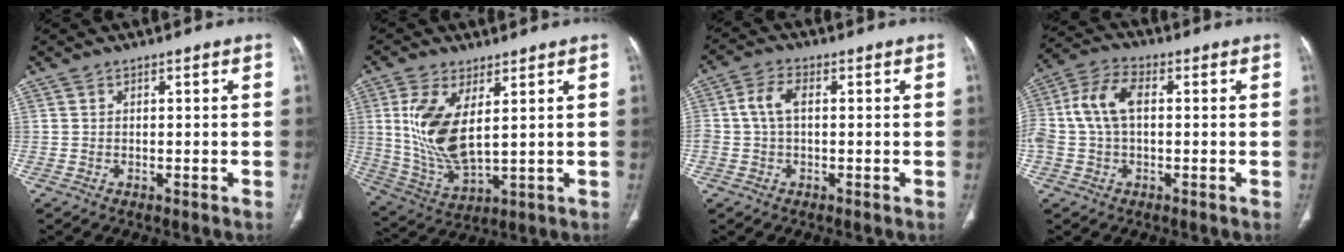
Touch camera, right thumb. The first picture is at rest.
{"total": 13.1, "force": [3.2, 5.7, 11.3], "torque": [-0.239, -0.022, 0.078]}
{"total": 4.5, "force": [0.2, 2.6, 3.7], "torque": [-0.082, 0.013, 0.002]}
{"total": 9.4, "force": [0.6, 5.6, 7.5], "torque": [-0.168, 0.029, 0.009]}